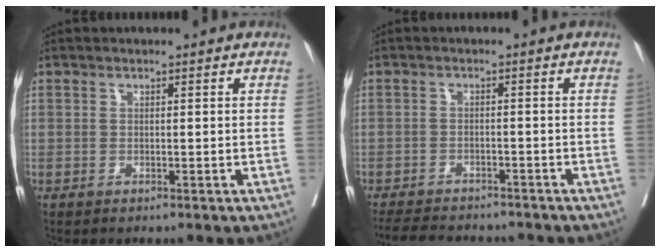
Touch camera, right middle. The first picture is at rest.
{"total": 10.9, "force": [-9.8, 3.0, 3.7], "torque": [-0.075, -0.006, -0.133]}